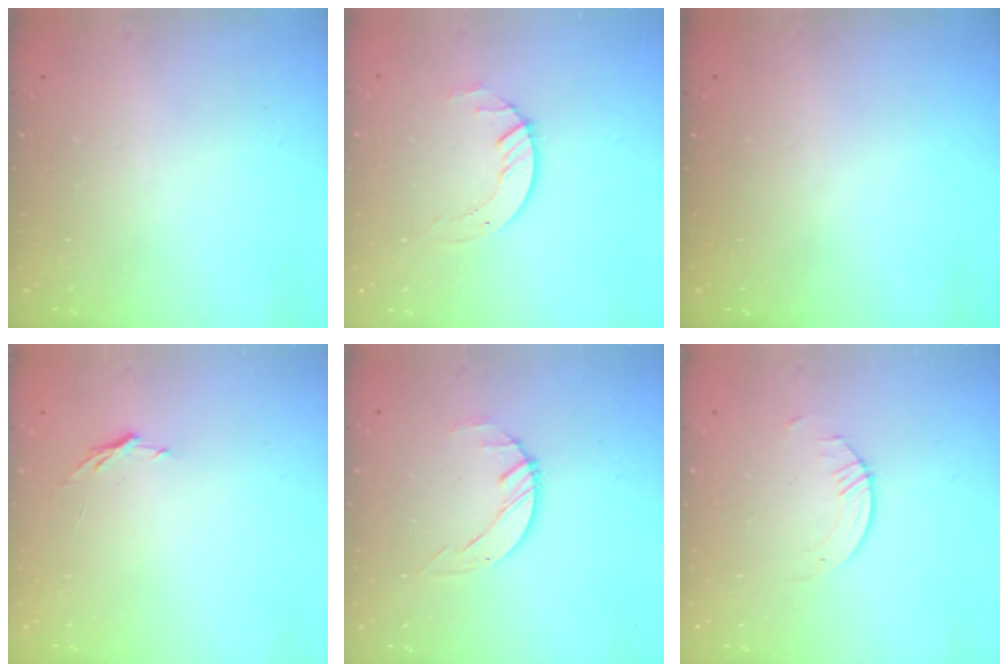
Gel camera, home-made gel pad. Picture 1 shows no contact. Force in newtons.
{"total": 3.6, "press": 3.6, "slide": 0.4}
{"total": 0.0}
{"total": 3.2, "press": 3.2, "slide": 0.3}
{"total": 1.4, "press": 1.4, "slide": 0.2}
{"total": 0.8, "press": 0.8, "slide": 0.2}